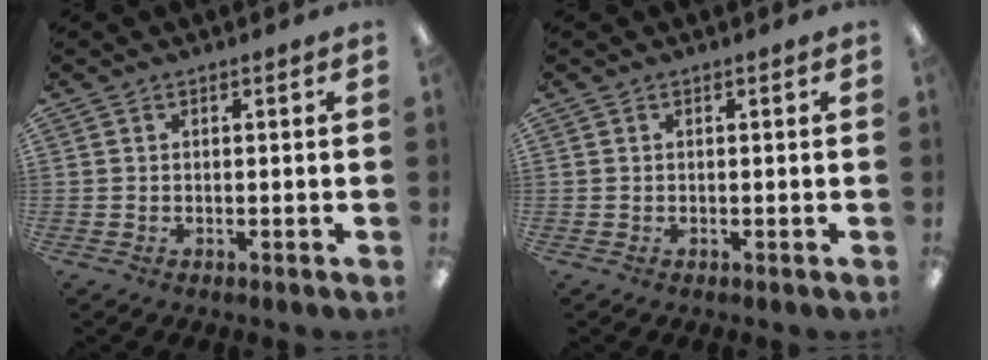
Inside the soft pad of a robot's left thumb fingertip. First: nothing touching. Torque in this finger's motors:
{"motor_torque": [0.00, 0.00, 0.00, 0.00, 0.01]}